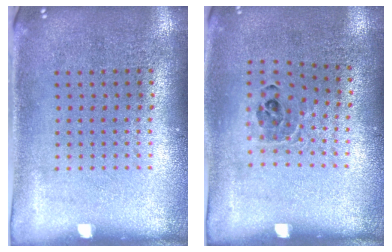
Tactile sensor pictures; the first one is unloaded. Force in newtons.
{"total": 0.9, "press": 0.8, "slide": 0.4}